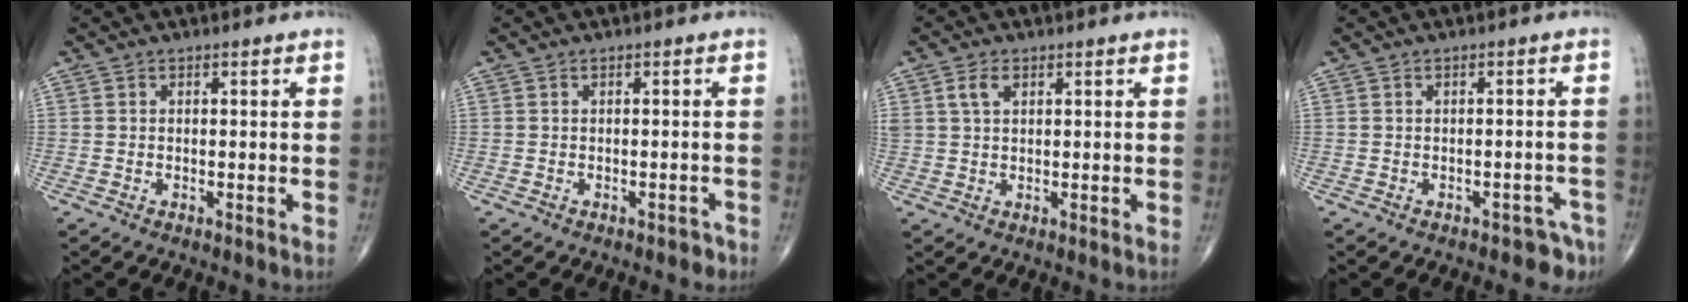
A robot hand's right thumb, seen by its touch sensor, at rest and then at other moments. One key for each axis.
{"total": 1.4, "fx": -1.0, "fy": 0.9, "fz": 0.5, "tx": 0.000, "ty": 0.007, "tz": -0.013}
{"total": 3.1, "fx": 1.4, "fy": 1.8, "fz": 2.1, "tx": -0.043, "ty": 0.003, "tz": 0.031}
{"total": 3.8, "fx": -2.8, "fy": 2.3, "fz": 1.3, "tx": -0.002, "ty": 0.023, "tz": -0.033}